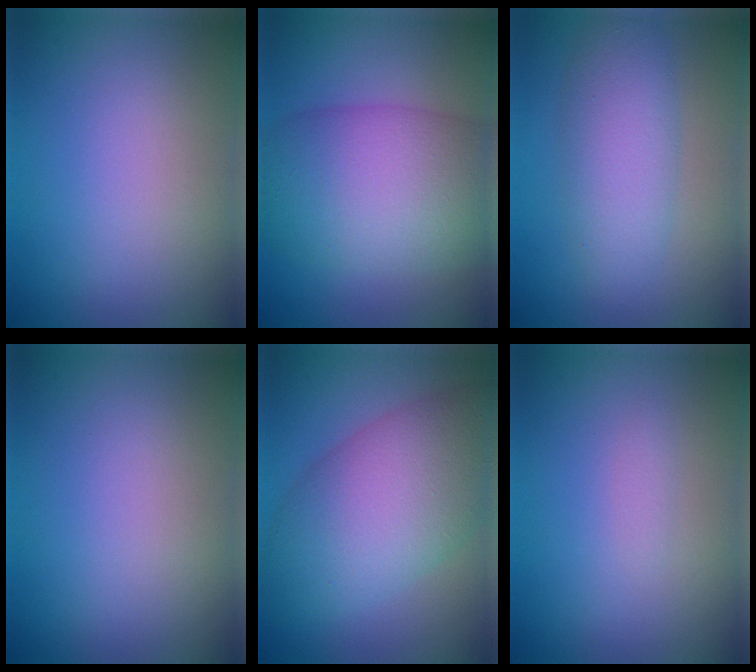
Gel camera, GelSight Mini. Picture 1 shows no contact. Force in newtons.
{"total": 10.9, "press": 10.9, "slide": 0.5}
{"total": 4.9, "press": 4.9, "slide": 0.2}
{"total": 0.0}
{"total": 9.4, "press": 9.4, "slide": 0.3}
{"total": 0.6, "press": 0.6, "slide": 0.0}